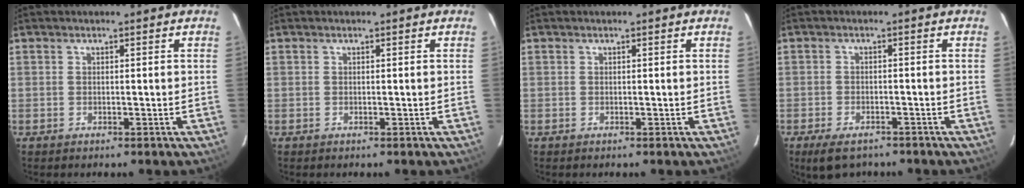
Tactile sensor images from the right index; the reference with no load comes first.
{"total": 0.0}
{"total": 0.0}
{"total": 6.1, "force": [-4.6, 2.8, 2.9], "torque": [-0.073, -0.012, -0.073]}